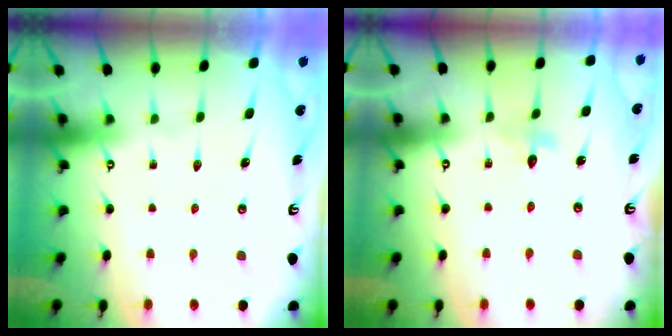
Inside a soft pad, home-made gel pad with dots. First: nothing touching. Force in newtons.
{"total": 3.0, "press": 2.9, "slide": 0.3}